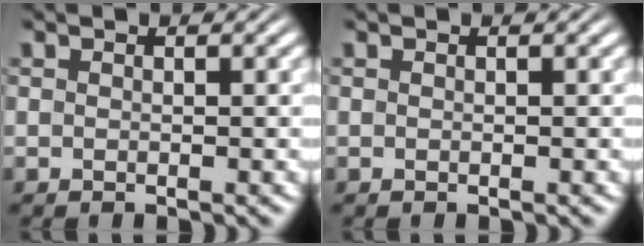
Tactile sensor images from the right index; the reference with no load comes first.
{"total": 0.0}